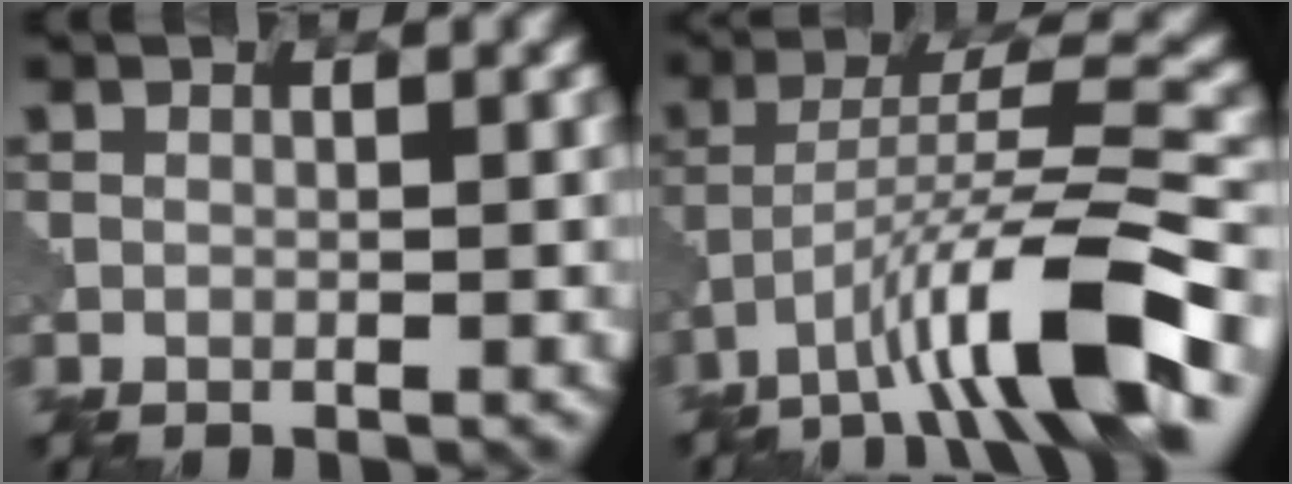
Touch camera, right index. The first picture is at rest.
{"total": 9.5, "force": [-5.6, 1.5, 7.6], "torque": [-0.126, 0.016, -0.093]}